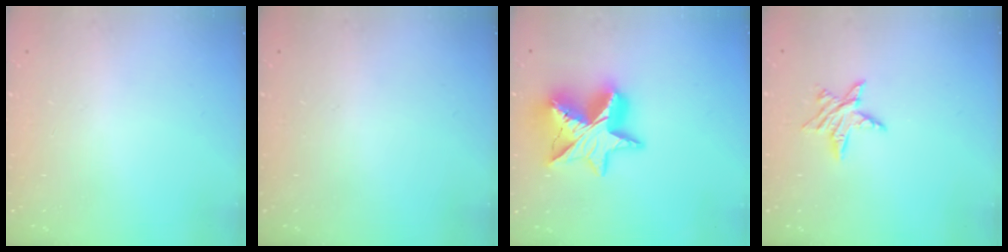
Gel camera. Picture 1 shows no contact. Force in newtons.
{"total": 0.0}
{"total": 18.3, "press": 18.2, "slide": 1.3}
{"total": 6.5, "press": 6.5, "slide": 0.3}